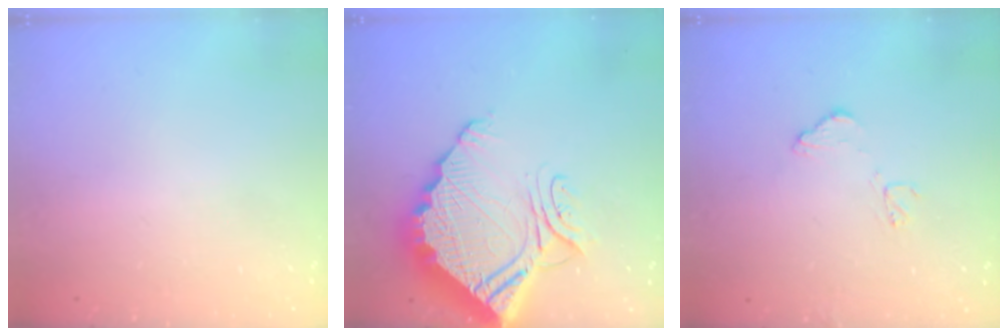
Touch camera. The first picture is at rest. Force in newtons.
{"total": 18.1, "press": 18.0, "slide": 1.5}
{"total": 8.3, "press": 8.3, "slide": 0.3}